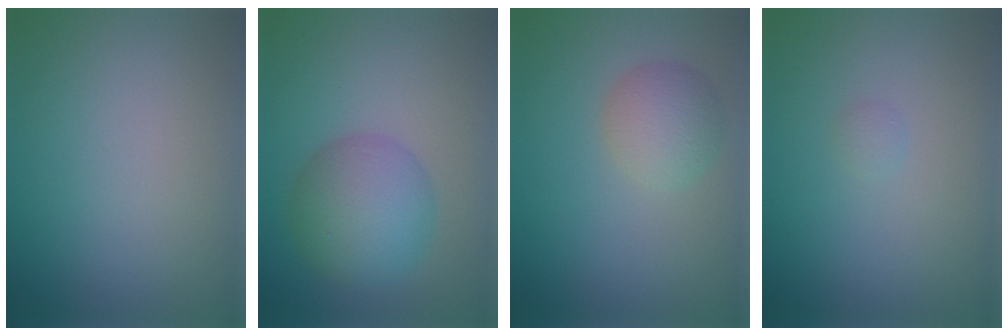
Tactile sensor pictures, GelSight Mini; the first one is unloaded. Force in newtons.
{"total": 5.5, "press": 5.5, "slide": 0.1}
{"total": 3.0, "press": 3.0, "slide": 0.0}
{"total": 0.5, "press": 0.5, "slide": 0.0}